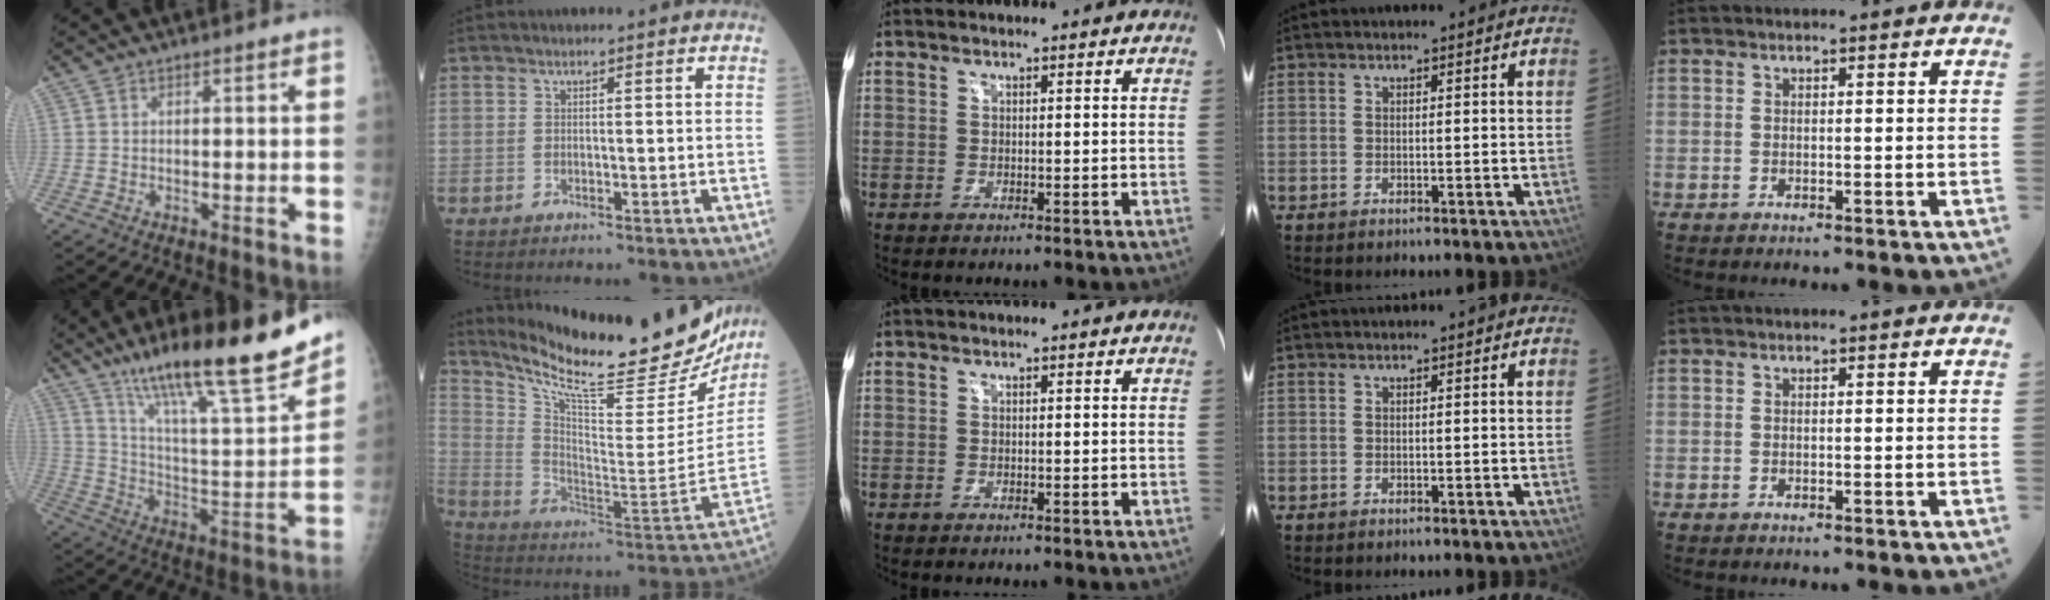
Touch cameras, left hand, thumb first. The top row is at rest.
{"thumb": {"total": 25.4, "force": [18.2, 4.0, 17.3], "torque": [-0.255, -0.070, 0.304]}, "index": {"total": 29.0, "force": [25.4, 5.0, 13.1], "torque": [-0.223, -0.078, 0.355]}}